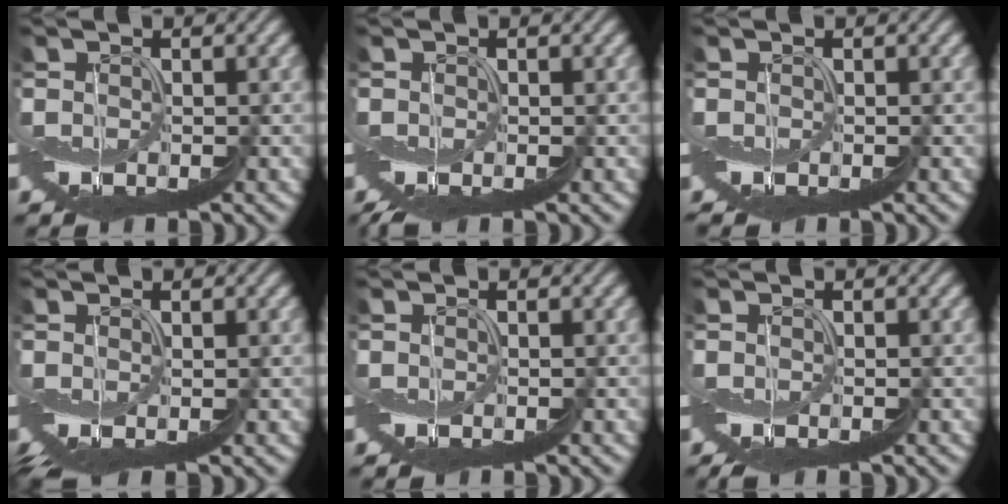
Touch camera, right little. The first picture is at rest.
{"total": 2.0, "force": [-1.8, 0.2, 0.9], "torque": [-0.019, -0.005, -0.034]}
{"total": 1.1, "force": [-0.8, 0.3, 0.6], "torque": [-0.009, -0.003, -0.014]}
{"total": 1.5, "force": [-1.2, 0.2, 0.9], "torque": [-0.030, -0.009, -0.020]}
{"total": 0.0}
{"total": 0.8, "force": [-0.7, 0.0, 0.4], "torque": [-0.006, 0.000, -0.012]}